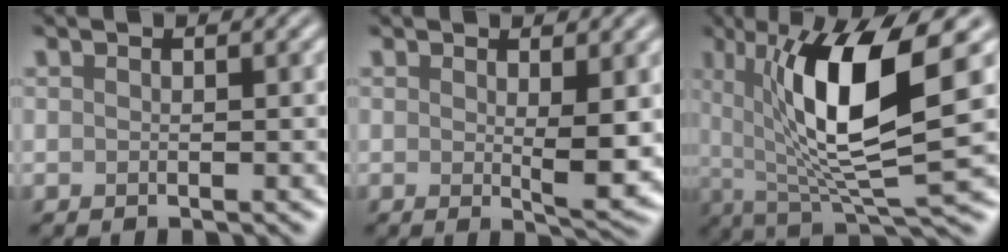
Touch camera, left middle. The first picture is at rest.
{"total": 2.9, "force": [0.6, 0.5, 2.8], "torque": [-0.041, -0.013, 0.013]}
{"total": 10.9, "force": [2.1, 2.9, 10.3], "torque": [-0.165, -0.008, 0.042]}